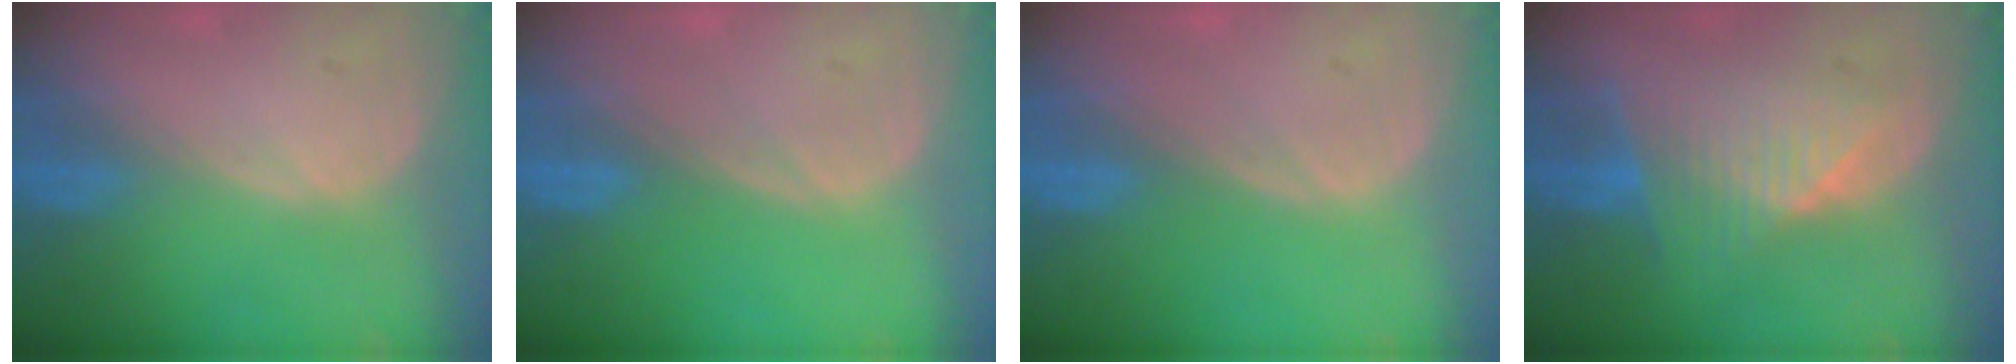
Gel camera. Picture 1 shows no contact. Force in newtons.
{"total": 0.0}
{"total": 0.0}
{"total": 7.9, "press": 6.9, "slide": 3.9}